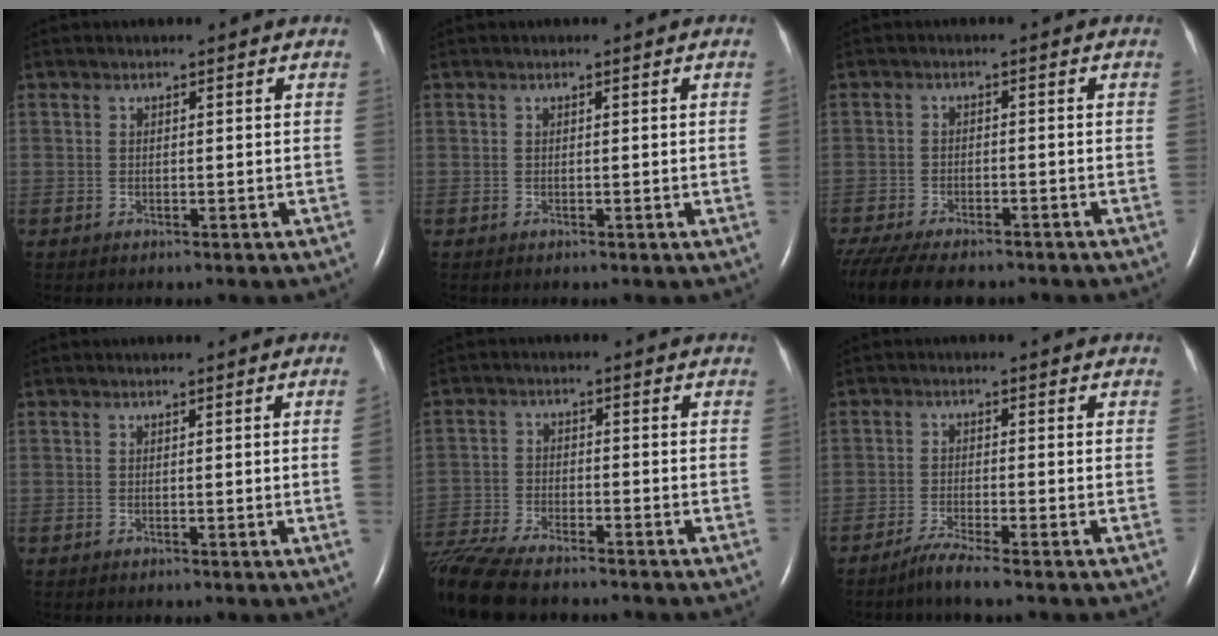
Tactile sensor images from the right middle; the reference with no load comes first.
{"total": 0.5, "force": [0.0, -0.2, 0.5], "torque": [-0.007, -0.001, 0.000]}
{"total": 14.3, "force": [-11.5, 4.6, 7.0], "torque": [-0.163, -0.026, -0.166]}
{"total": 1.9, "force": [-0.1, -0.9, 1.7], "torque": [-0.021, -0.002, 0.000]}
{"total": 14.4, "force": [-12.1, 3.1, 7.1], "torque": [-0.164, -0.025, -0.203]}
{"total": 3.1, "force": [-2.5, -0.8, 1.7], "torque": [-0.047, -0.011, -0.054]}